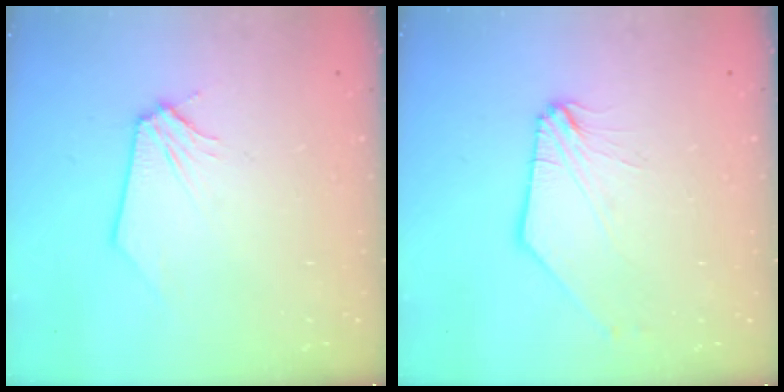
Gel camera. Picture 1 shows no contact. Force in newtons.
{"total": 2.5, "press": 2.5, "slide": 0.5}